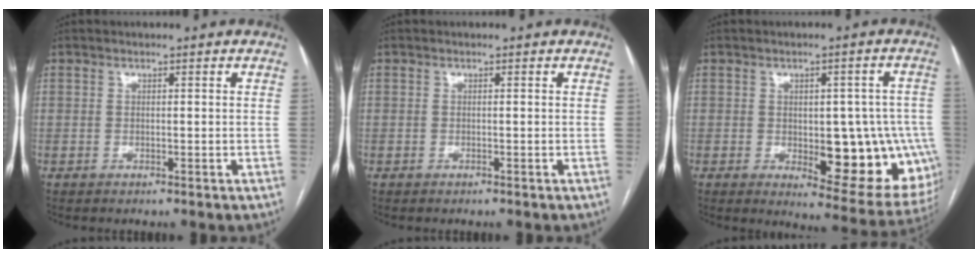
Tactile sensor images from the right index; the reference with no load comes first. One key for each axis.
{"total": 0.0}
{"total": 16.1, "fx": -3.1, "fy": 6.6, "fz": 14.3, "tx": -0.119, "ty": 0.015, "tz": -0.016}